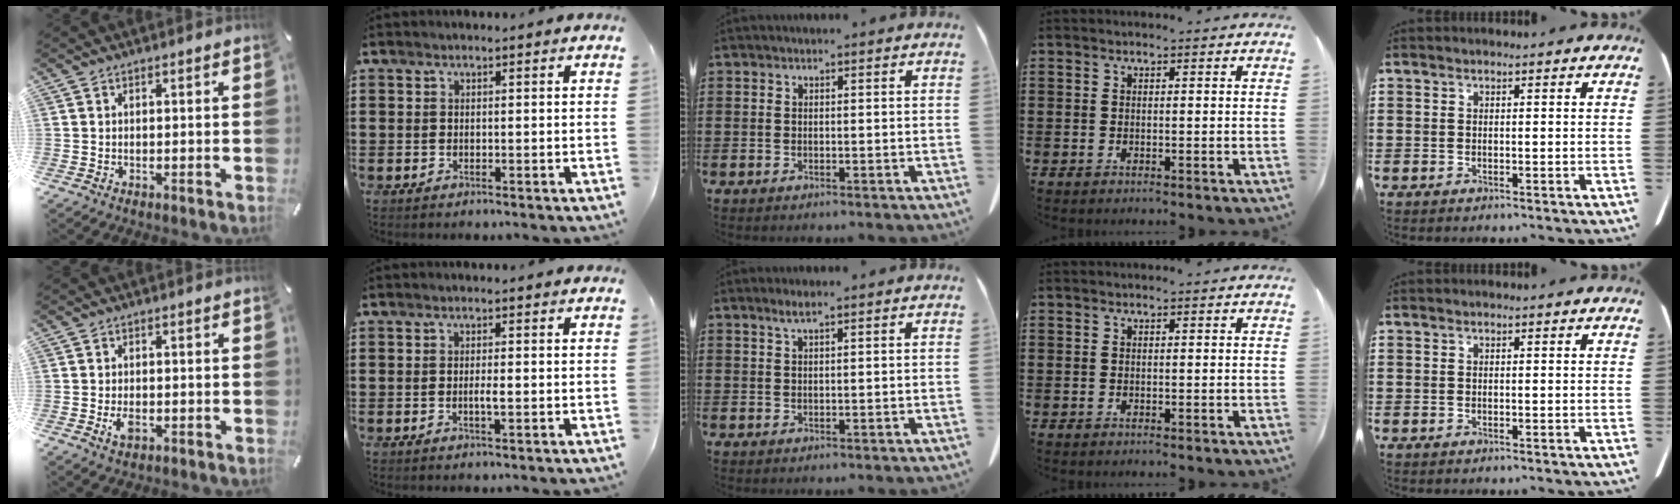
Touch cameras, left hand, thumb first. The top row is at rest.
{"thumb": {"total": 2.8, "force": [-0.7, 1.6, 2.2], "torque": [-0.052, -0.004, -0.015]}, "index": {"total": 1.7, "force": [-0.3, 0.1, 1.6], "torque": [-0.029, -0.002, -0.007]}, "middle": {"total": 1.6, "force": [1.1, 0.1, 1.2], "torque": [-0.025, 0.000, 0.020]}}